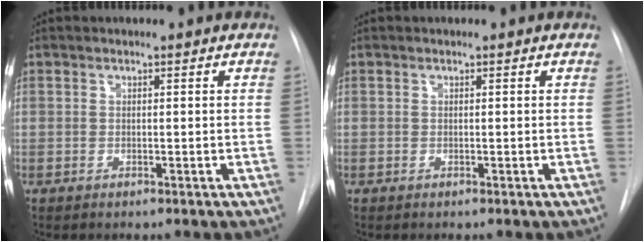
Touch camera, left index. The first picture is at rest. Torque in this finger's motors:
{"motor_torque": [-0.04, 0.05, 0.07, 0.00]}